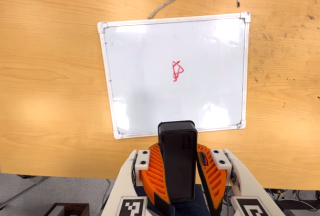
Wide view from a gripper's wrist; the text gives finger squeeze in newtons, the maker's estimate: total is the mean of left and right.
{"total": 10.8, "left": 10.6, "right": 10.9}